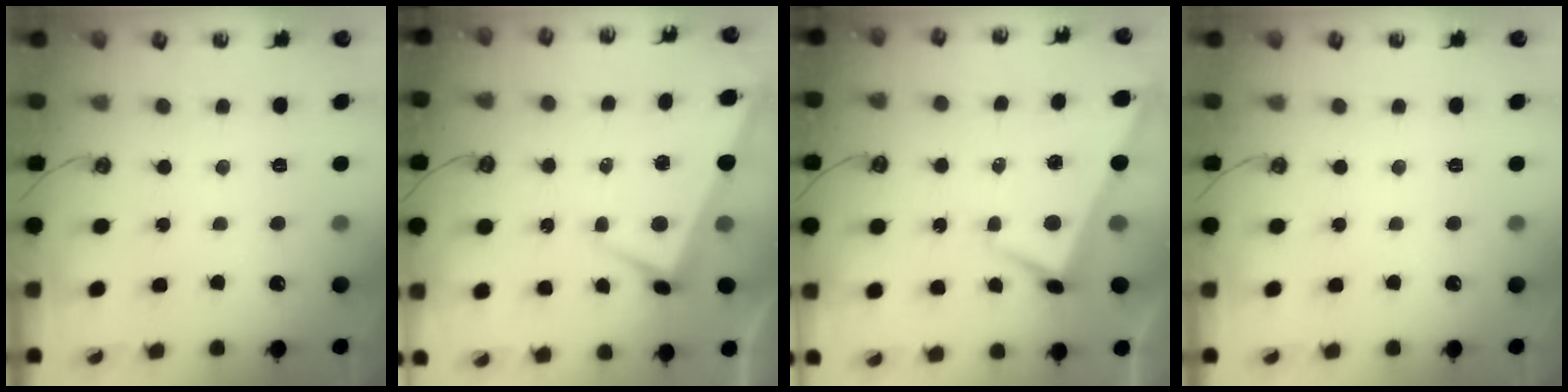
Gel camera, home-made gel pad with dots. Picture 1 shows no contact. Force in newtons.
{"total": 1.6, "press": 1.3, "slide": 1.0}
{"total": 3.6, "press": 3.6, "slide": 0.6}
{"total": 0.0}